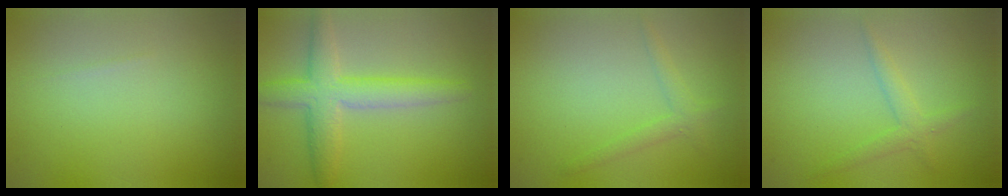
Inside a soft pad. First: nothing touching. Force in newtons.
{"total": 4.4, "press": 4.4, "slide": 0.0}
{"total": 1.5, "press": 1.5, "slide": 0.0}
{"total": 1.8, "press": 1.8, "slide": 0.0}